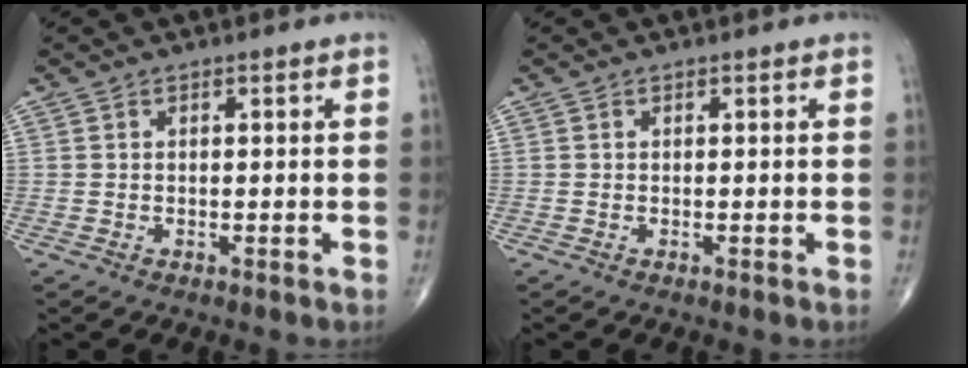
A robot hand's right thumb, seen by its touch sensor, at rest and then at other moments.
{"total": 0.0}